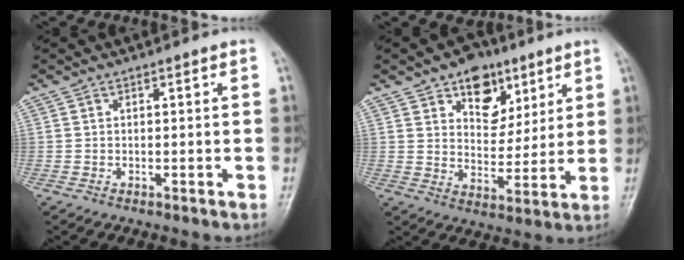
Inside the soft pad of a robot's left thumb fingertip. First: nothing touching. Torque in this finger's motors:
{"motor_torque": [1.43, 1.06, 0.79, -1.08, 0.20]}